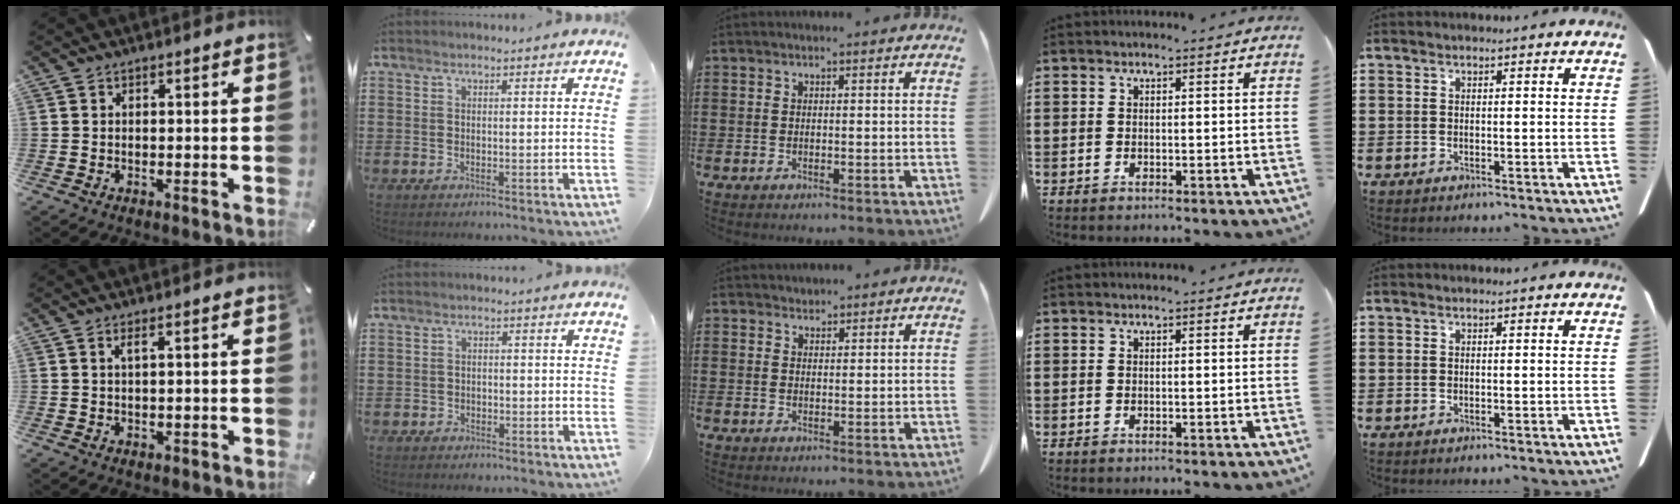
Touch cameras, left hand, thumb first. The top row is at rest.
{"thumb": {"total": 1.6, "force": [0.6, 0.4, 1.5], "torque": [-0.029, 0.001, 0.010]}, "index": {"total": 1.1, "force": [-0.7, 0.9, 0.0], "torque": [-0.006, 0.002, -0.018]}, "middle": {"total": 1.3, "force": [1.2, 0.5, -0.1], "torque": [-0.001, 0.001, 0.024]}}